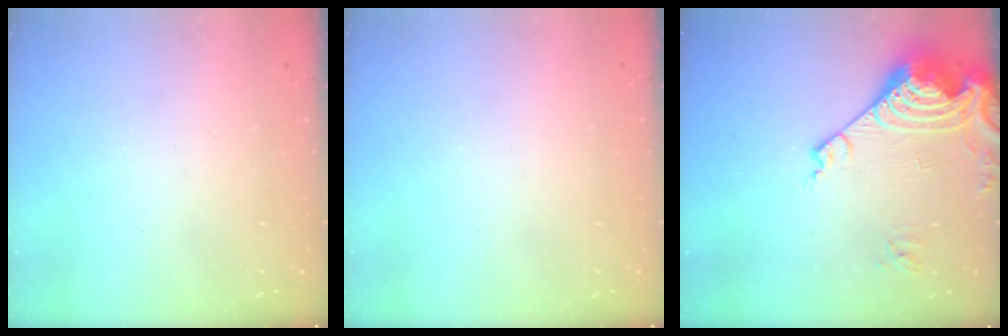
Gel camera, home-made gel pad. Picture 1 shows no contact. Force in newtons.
{"total": 0.0}
{"total": 16.0, "press": 15.9, "slide": 2.2}